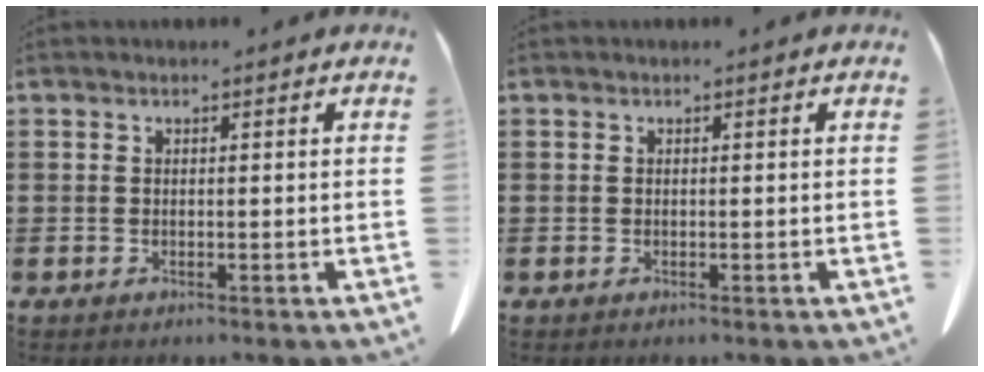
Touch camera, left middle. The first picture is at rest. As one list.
[{"total": 0.0}]